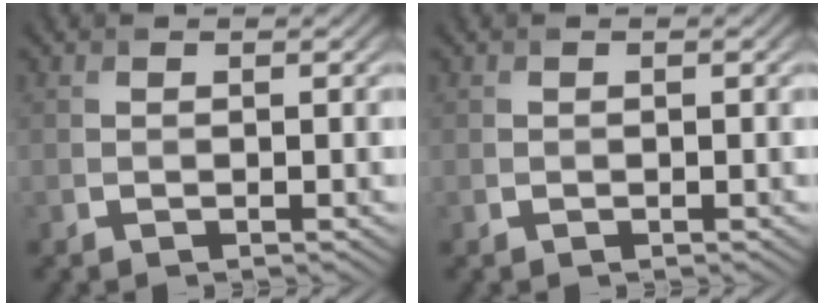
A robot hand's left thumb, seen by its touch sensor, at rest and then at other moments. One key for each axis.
{"total": 0.0}